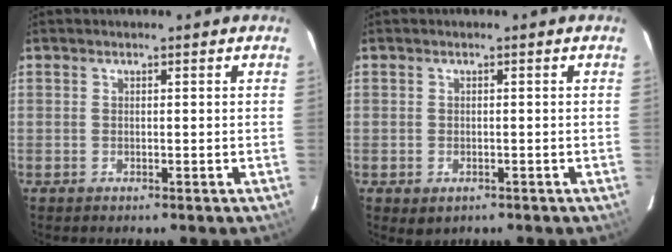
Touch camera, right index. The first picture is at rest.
{"total": 2.0, "force": [-0.8, 1.6, 0.9], "torque": [-0.016, -0.004, -0.008]}